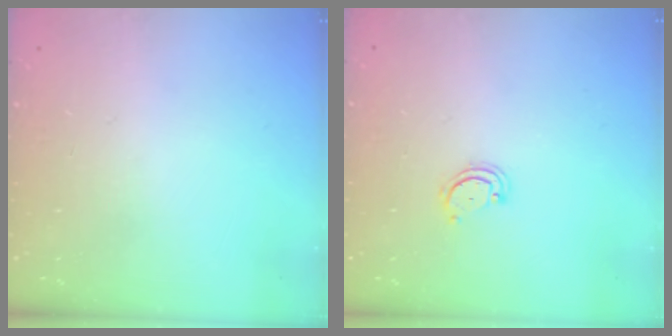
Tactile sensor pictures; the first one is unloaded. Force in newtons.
{"total": 2.6, "press": 2.6, "slide": 0.3}